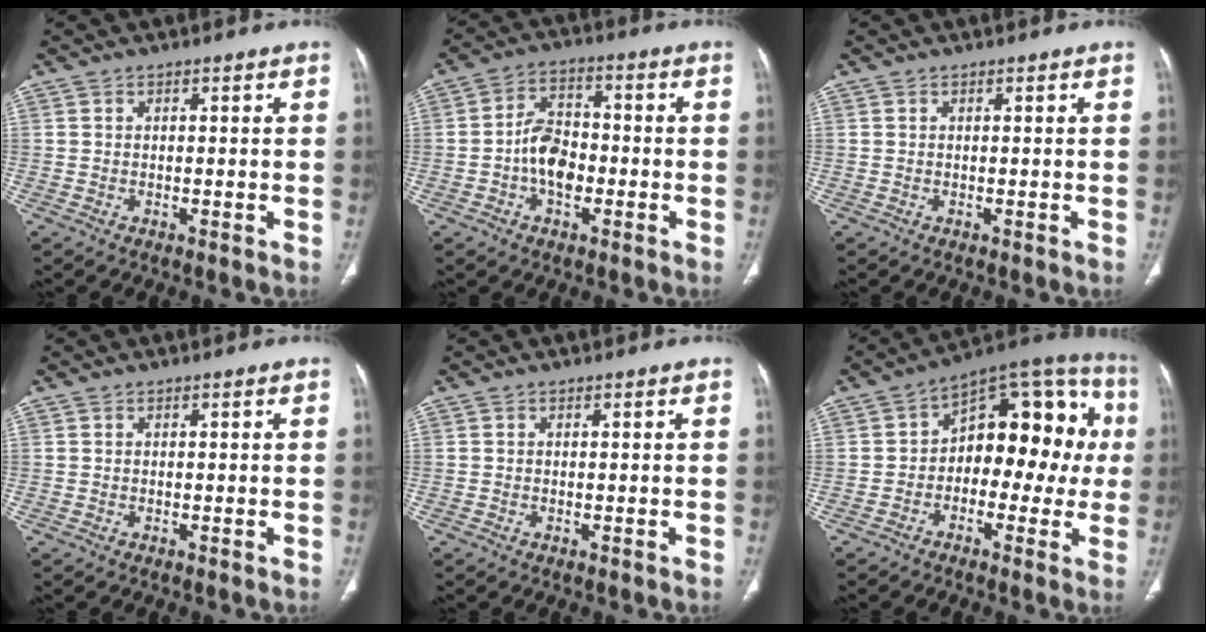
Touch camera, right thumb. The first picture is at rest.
{"total": 8.1, "force": [-2.0, 5.3, 5.8], "torque": [-0.084, 0.025, -0.045]}
{"total": 0.0}
{"total": 0.0}
{"total": 0.0}
{"total": 17.8, "force": [0.1, 10.6, 14.3], "torque": [-0.130, 0.056, -0.013]}